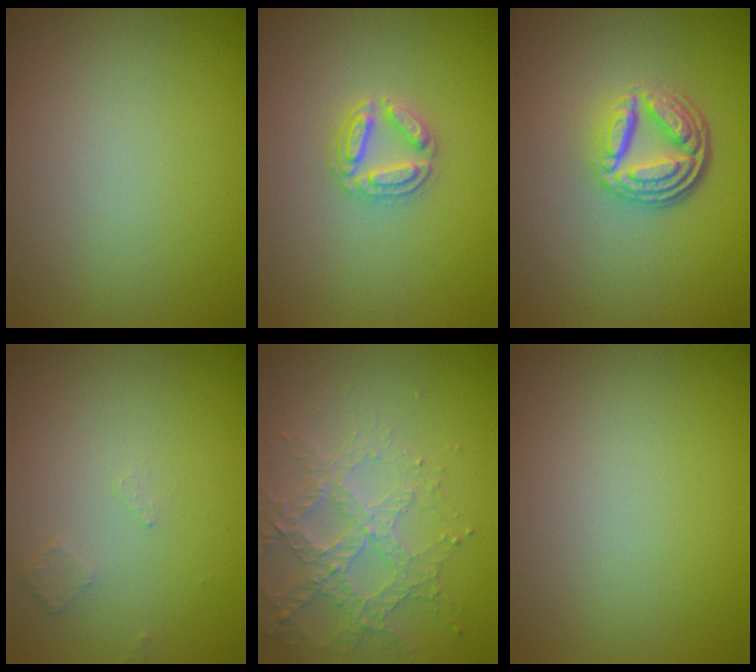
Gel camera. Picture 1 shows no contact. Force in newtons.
{"total": 2.8, "press": 2.7, "slide": 0.5}
{"total": 5.3, "press": 3.7, "slide": 3.8}
{"total": 0.6, "press": 0.5, "slide": 0.4}
{"total": 3.4, "press": 3.4, "slide": 0.6}
{"total": 0.0}